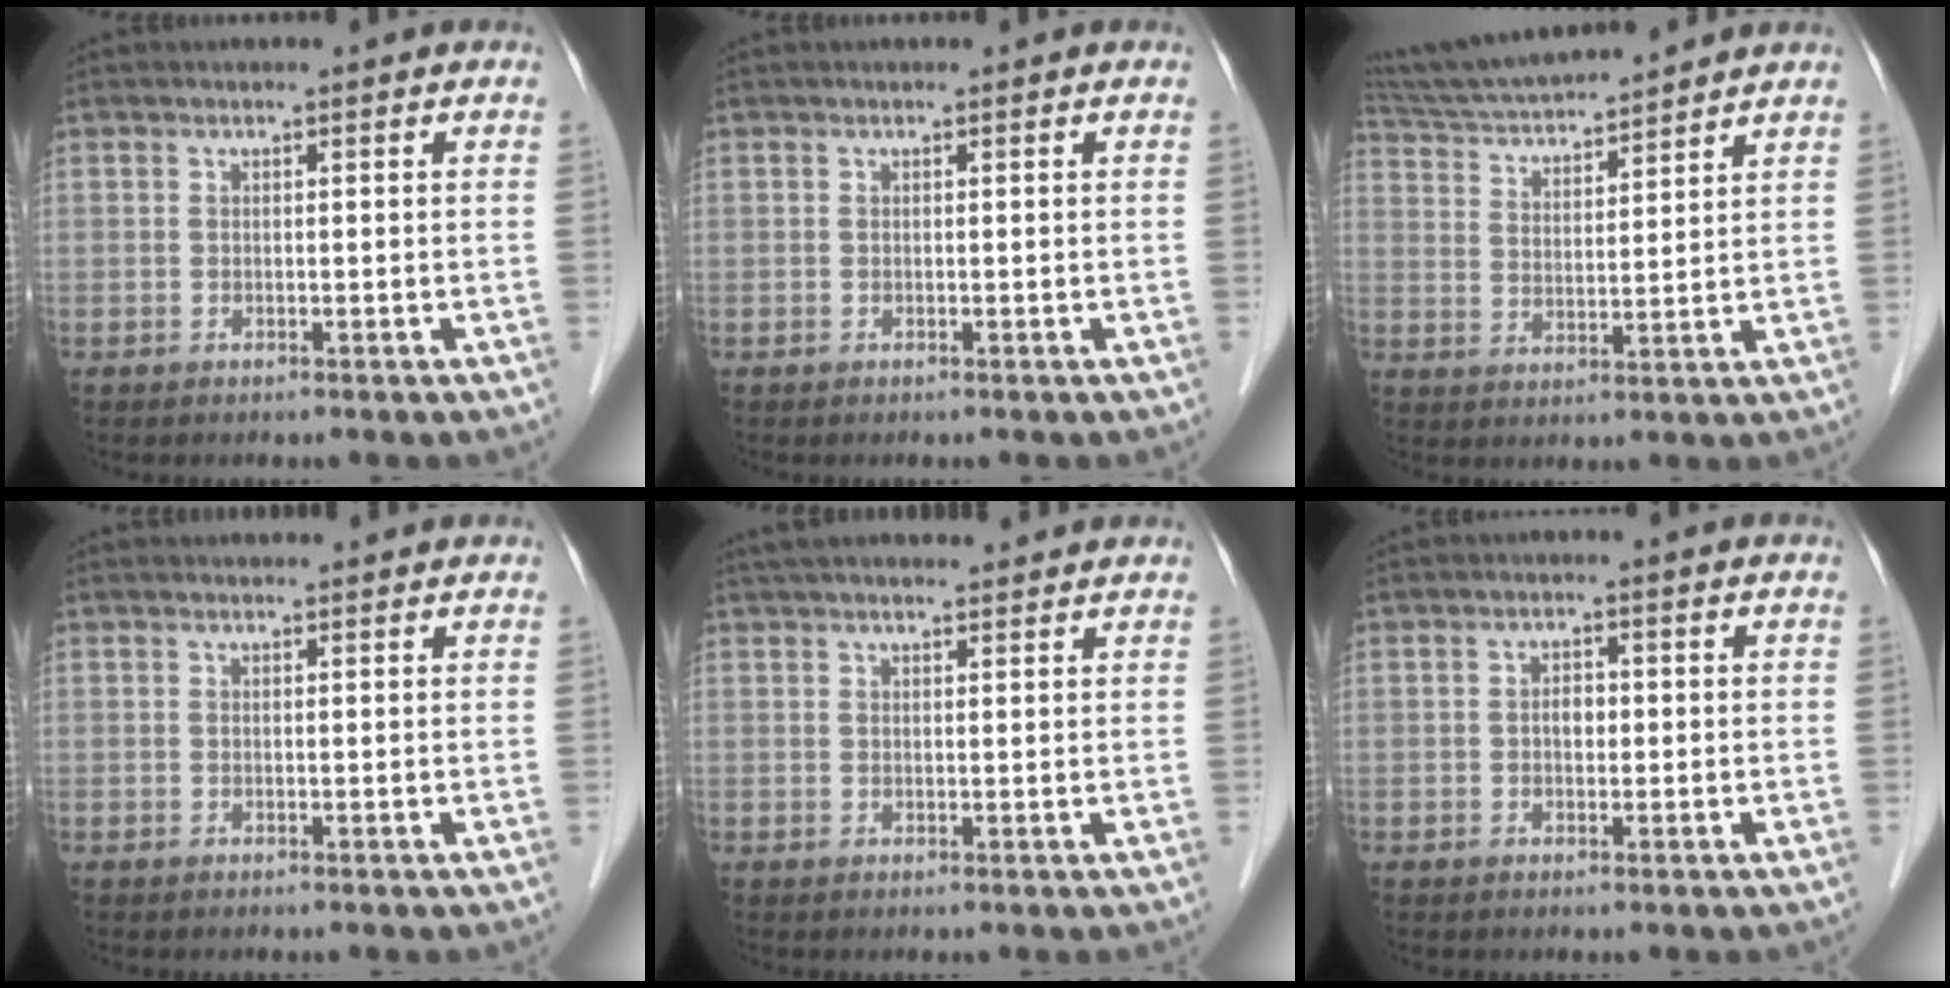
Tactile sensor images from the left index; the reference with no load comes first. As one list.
[{"total": 0.0}, {"total": 14.1, "force": [13.0, 0.6, 5.3], "torque": [-0.103, 0.020, 0.223]}, {"total": 2.7, "force": [2.6, 0.4, 0.4], "torque": [-0.009, 0.020, 0.033]}, {"total": 11.0, "force": [9.9, 1.8, 4.5], "torque": [-0.066, 0.038, 0.141]}, {"total": 1.8, "force": [0.0, 1.2, 1.4], "torque": [-0.023, 0.005, -0.002]}]